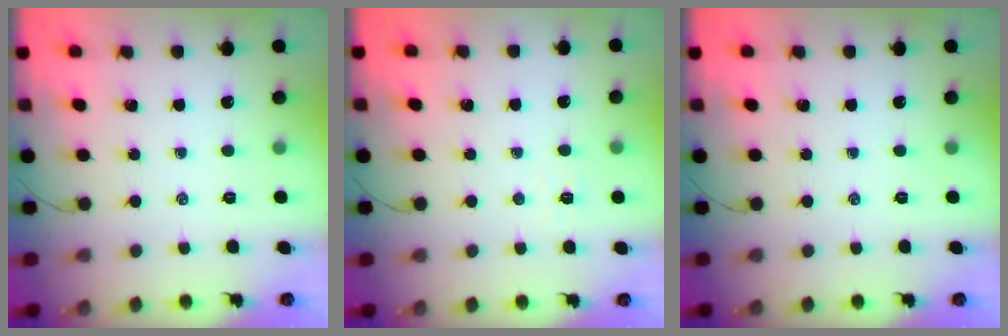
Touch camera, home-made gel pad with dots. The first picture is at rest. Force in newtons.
{"total": 2.6, "press": 2.6, "slide": 0.5}
{"total": 0.0}